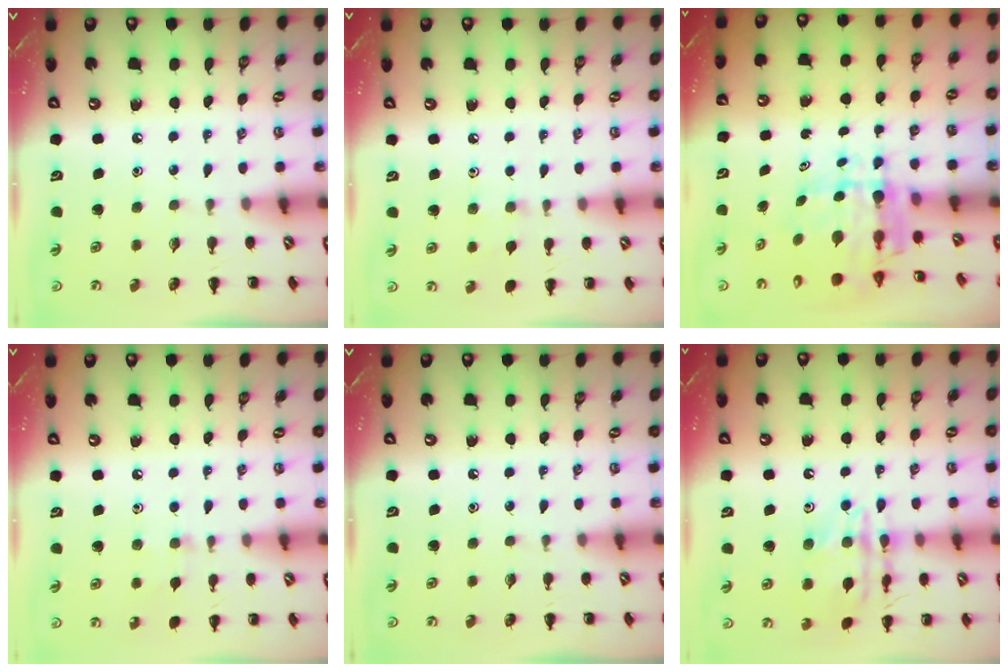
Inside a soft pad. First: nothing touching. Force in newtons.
{"total": 4.9, "press": 4.6, "slide": 1.7}
{"total": 6.7, "press": 6.2, "slide": 2.5}
{"total": 6.1, "press": 5.8, "slide": 1.9}
{"total": 0.0}
{"total": 15.2, "press": 15.2, "slide": 0.8}